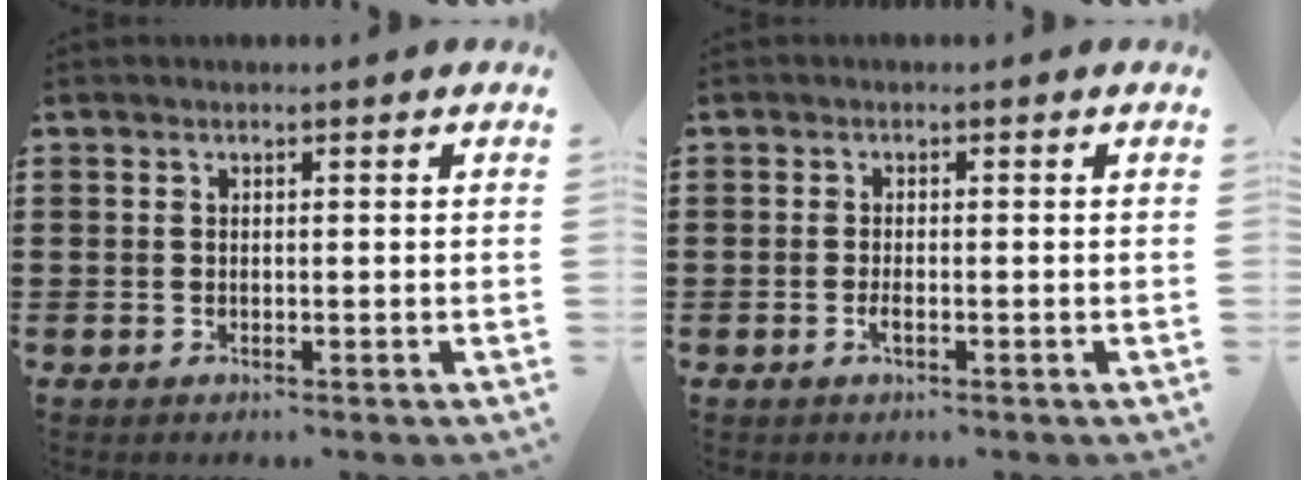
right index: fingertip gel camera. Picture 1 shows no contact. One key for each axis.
{"total": 1.3, "fx": -0.5, "fy": 0.1, "fz": 1.2, "tx": -0.025, "ty": -0.008, "tz": -0.007}